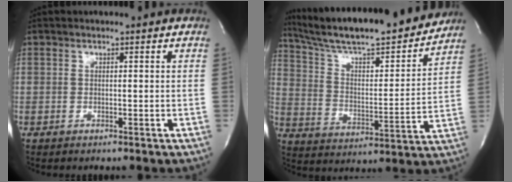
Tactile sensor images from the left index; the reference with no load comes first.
{"total": 22.9, "force": [20.5, 2.0, 10.0], "torque": [-0.175, -0.017, 0.315]}